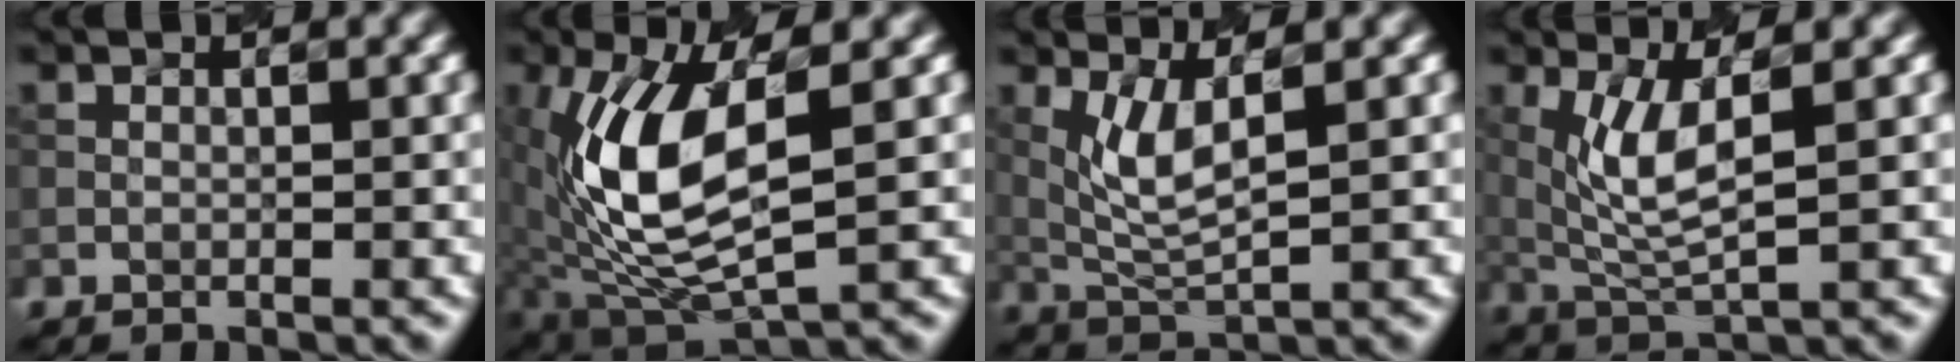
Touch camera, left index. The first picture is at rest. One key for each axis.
{"total": 9.2, "fx": 0.9, "fy": 4.0, "fz": 8.2, "tx": -0.188, "ty": -0.001, "tz": 0.028}
{"total": 3.3, "fx": 1.0, "fy": 0.8, "fz": 3.1, "tx": -0.076, "ty": -0.003, "tz": 0.039}
{"total": 4.3, "fx": 1.0, "fy": 1.1, "fz": 4.1, "tx": -0.098, "ty": -0.006, "tz": 0.038}